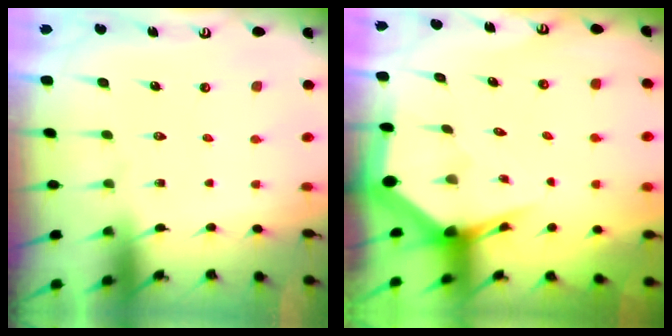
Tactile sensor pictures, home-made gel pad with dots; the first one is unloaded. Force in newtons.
{"total": 3.5, "press": 3.5, "slide": 0.4}